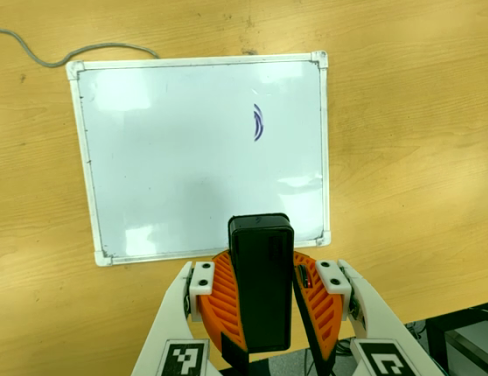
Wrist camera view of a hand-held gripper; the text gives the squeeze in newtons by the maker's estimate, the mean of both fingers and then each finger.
{"total": 10.0, "left": 10.2, "right": 9.8}